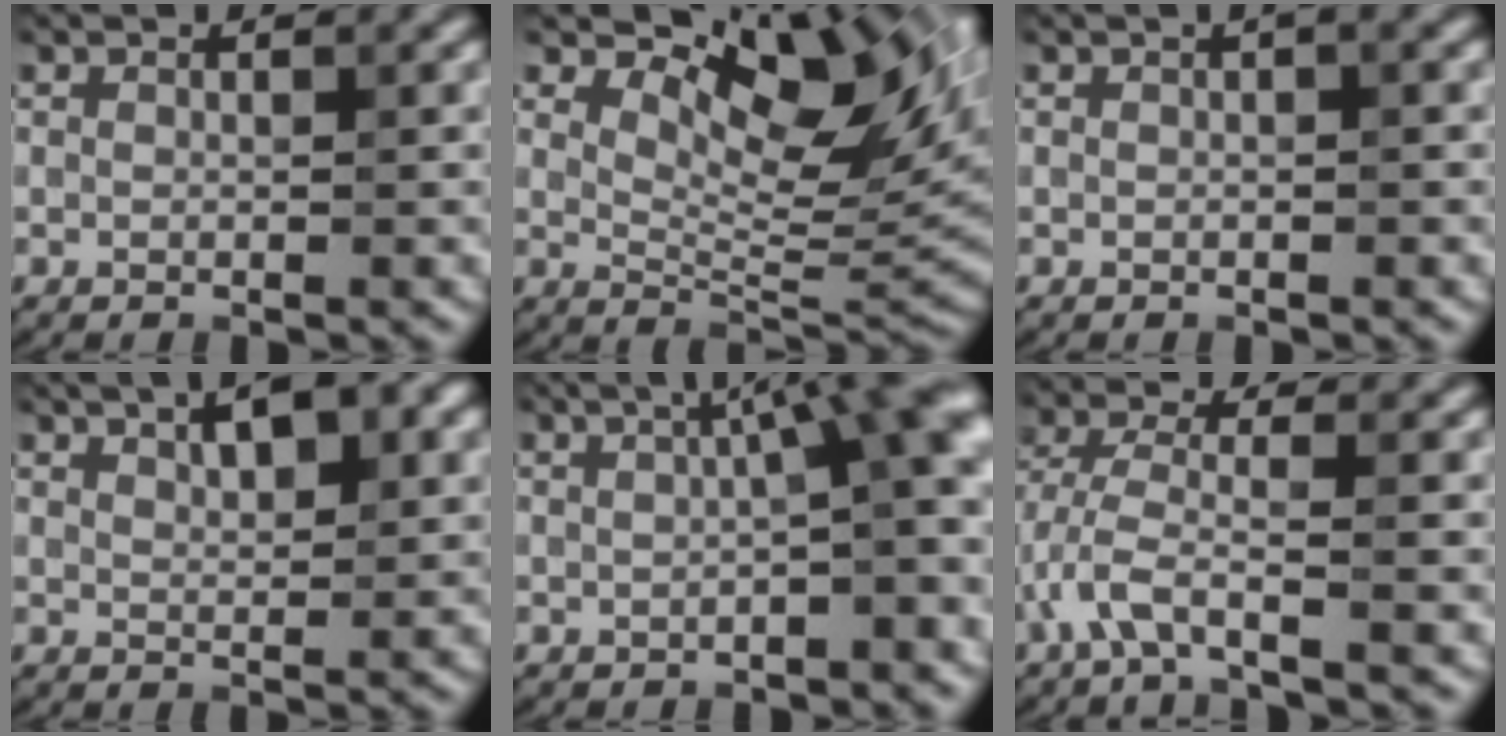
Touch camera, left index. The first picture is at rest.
{"total": 12.0, "force": [5.8, 5.2, 9.1], "torque": [-0.130, 0.007, 0.093]}
{"total": 0.6, "force": [0.1, 0.0, 0.6], "torque": [-0.009, 0.003, 0.002]}
{"total": 5.7, "force": [3.0, 2.1, 4.4], "torque": [-0.061, 0.014, 0.041]}
{"total": 8.2, "force": [1.3, 1.5, 8.0], "torque": [-0.093, 0.030, 0.012]}
{"total": 3.7, "force": [-2.2, 0.9, 2.9], "torque": [-0.071, 0.004, -0.053]}